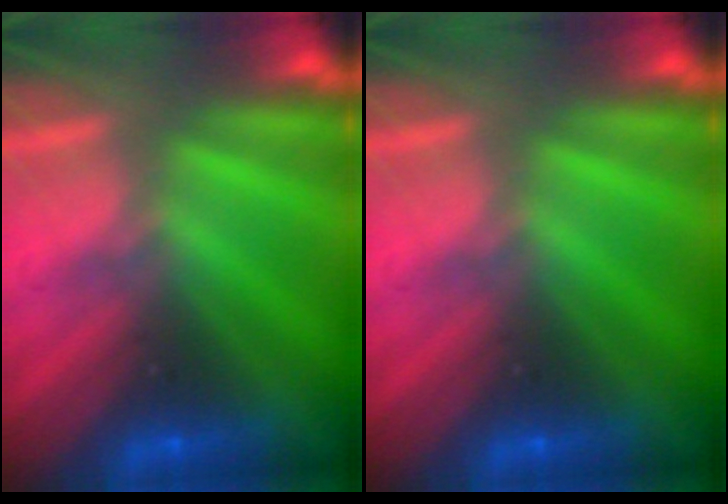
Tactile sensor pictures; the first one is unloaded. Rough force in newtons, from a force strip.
{"total": 0.0}